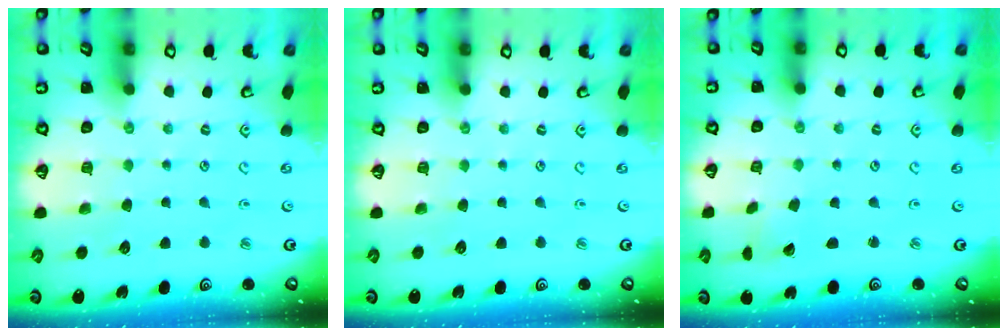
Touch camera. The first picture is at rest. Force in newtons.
{"total": 0.0}
{"total": 1.0, "press": 1.0, "slide": 0.1}